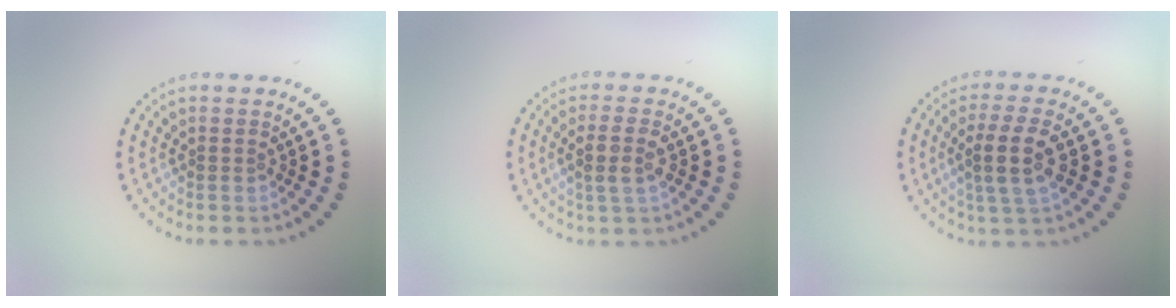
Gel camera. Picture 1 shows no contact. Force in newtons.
{"total": 2.2, "press": 2.1, "slide": 0.8}
{"total": 4.0, "press": 3.8, "slide": 1.4}